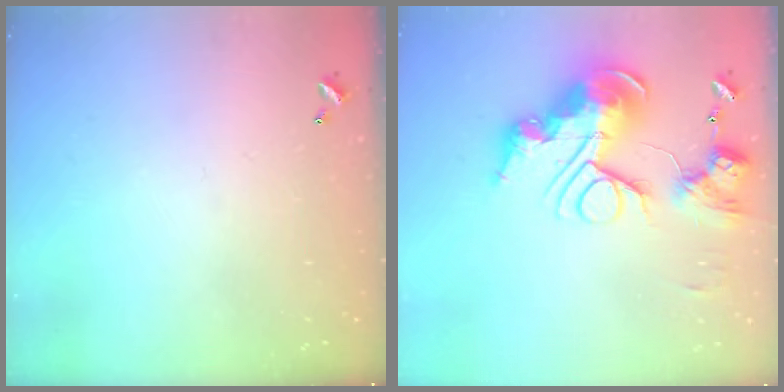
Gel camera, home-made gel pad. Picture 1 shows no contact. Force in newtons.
{"total": 0.9, "press": 0.9, "slide": 0.0}